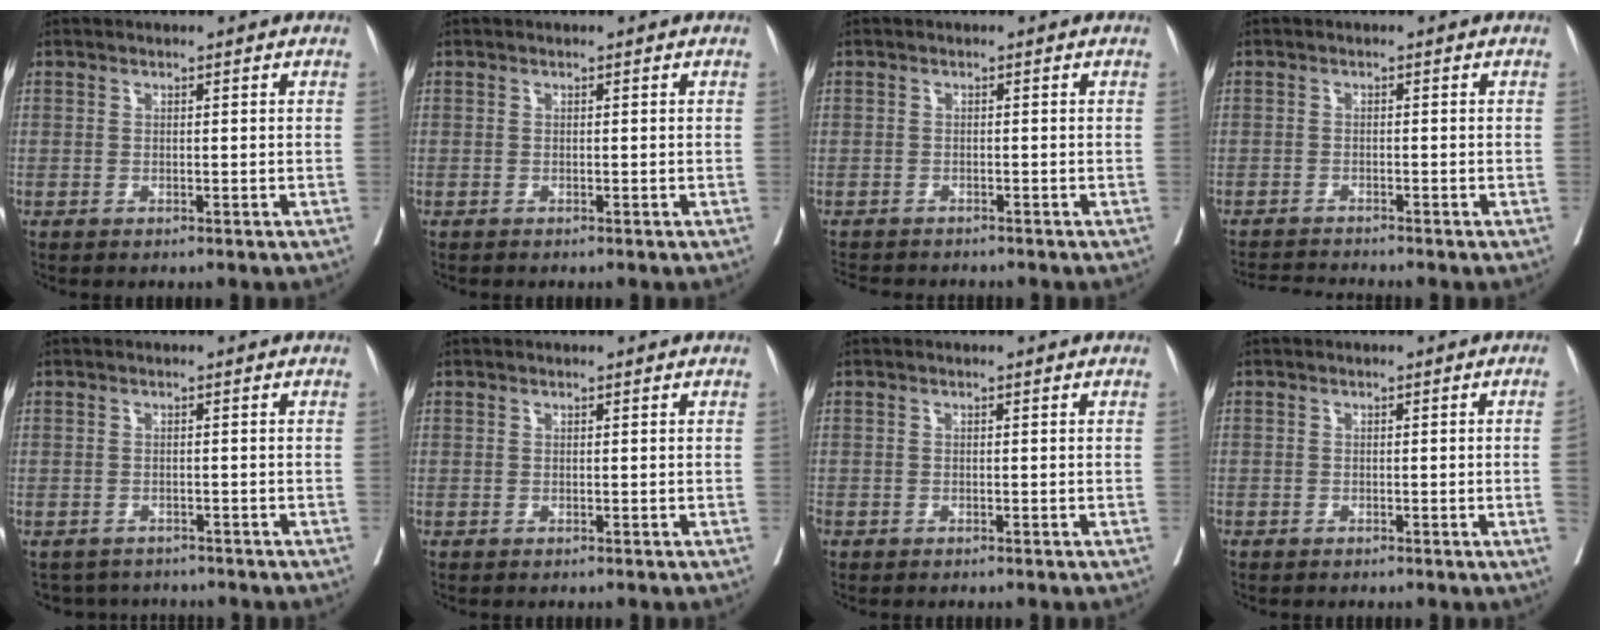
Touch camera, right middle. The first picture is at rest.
{"total": 0.0}
{"total": 4.8, "force": [-4.1, 2.4, 0.8], "torque": [-0.007, -0.002, -0.063]}
{"total": 3.0, "force": [-2.8, -1.1, 0.0], "torque": [-0.002, -0.018, -0.050]}
{"total": 4.4, "force": [-4.1, 1.5, -0.2], "torque": [0.008, 0.004, -0.056]}
{"total": 0.0}
{"total": 1.6, "force": [-1.0, 0.9, 1.0], "torque": [-0.031, 0.002, -0.016]}
{"total": 1.4, "force": [-0.5, -0.2, 1.3], "torque": [-0.017, 0.002, -0.009]}